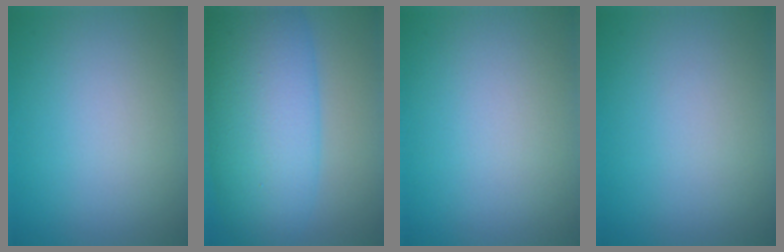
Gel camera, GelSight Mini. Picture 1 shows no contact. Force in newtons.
{"total": 11.4, "press": 11.3, "slide": 0.2}
{"total": 0.0}
{"total": 0.0}